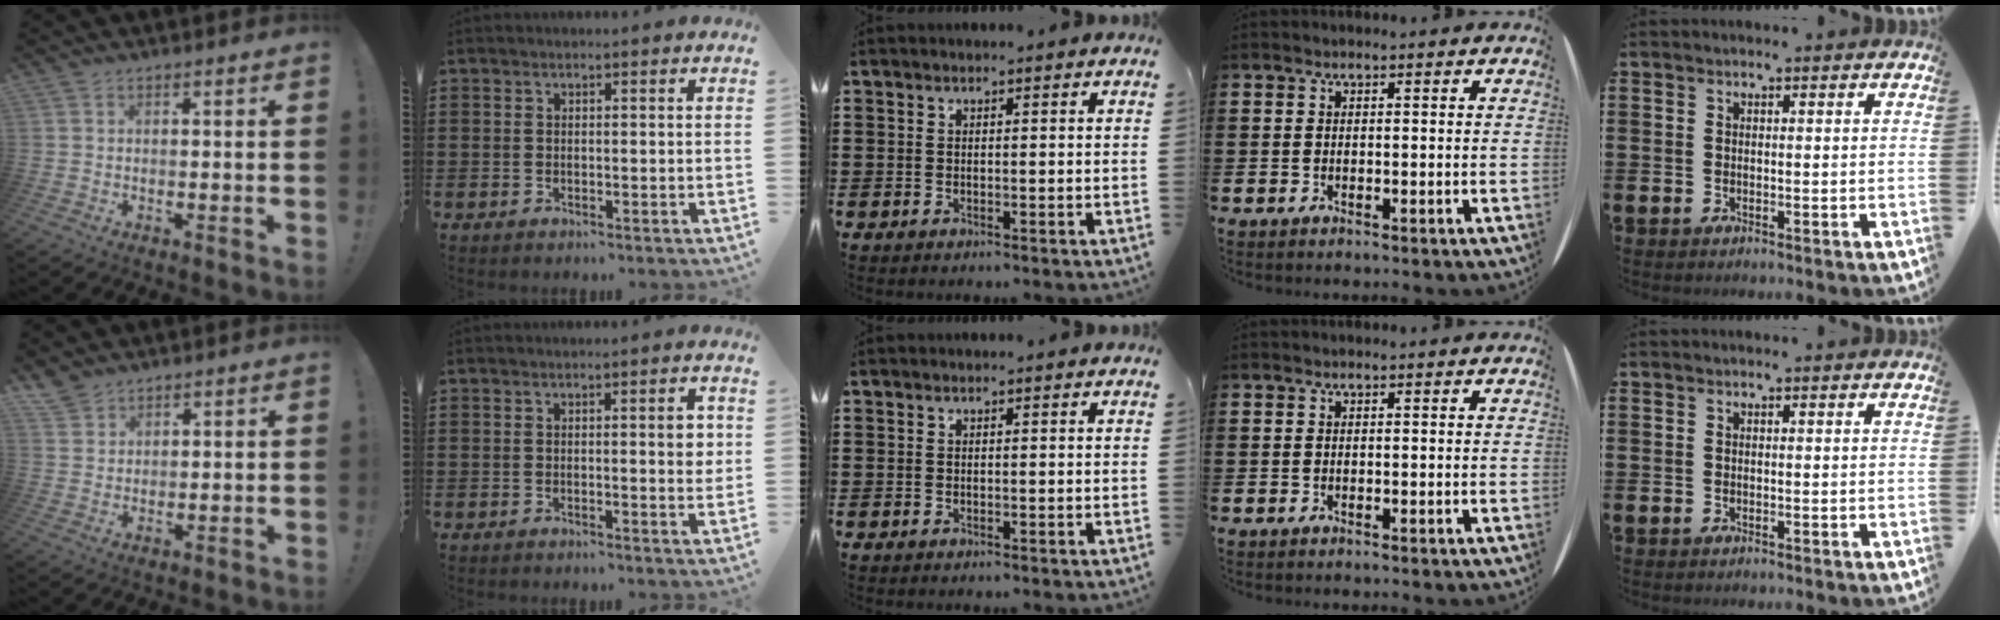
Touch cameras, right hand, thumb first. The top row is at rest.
{"thumb": {"total": 3.9, "force": [3.5, 1.7, 0.7], "torque": [-0.008, -0.023, 0.067]}, "index": {"total": 3.2, "force": [0.2, 0.6, 3.1], "torque": [-0.038, -0.004, -0.002]}}